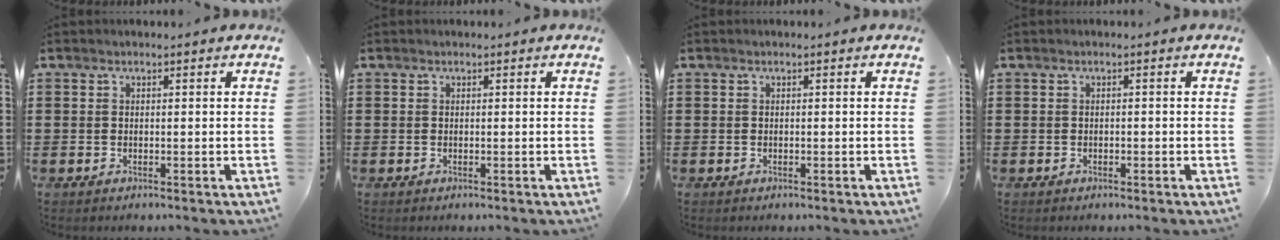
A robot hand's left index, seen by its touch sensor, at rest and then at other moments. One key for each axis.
{"total": 0.0}
{"total": 0.0}
{"total": 0.5, "fx": -0.3, "fy": 0.2, "fz": 0.4, "tx": -0.010, "ty": -0.001, "tz": -0.006}